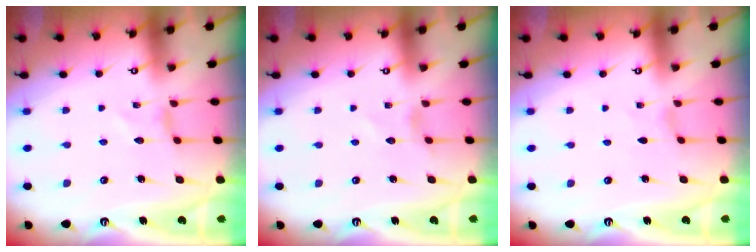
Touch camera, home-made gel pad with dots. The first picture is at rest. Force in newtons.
{"total": 0.9, "press": 0.9, "slide": 0.1}
{"total": 0.7, "press": 0.6, "slide": 0.2}